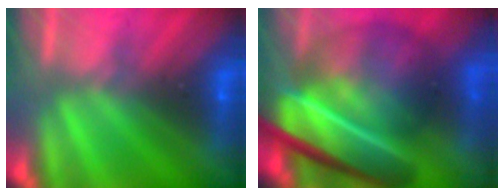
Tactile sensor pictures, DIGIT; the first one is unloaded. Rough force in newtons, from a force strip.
{"total": 7.5}